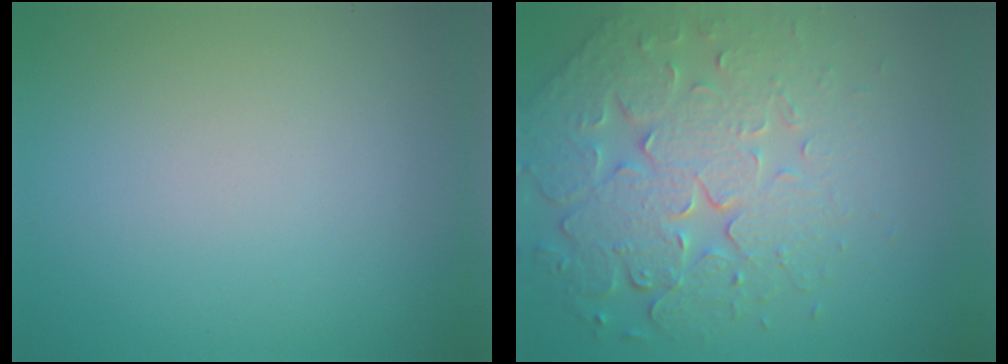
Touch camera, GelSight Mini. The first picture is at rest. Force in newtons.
{"total": 7.8, "press": 5.7, "slide": 5.3}